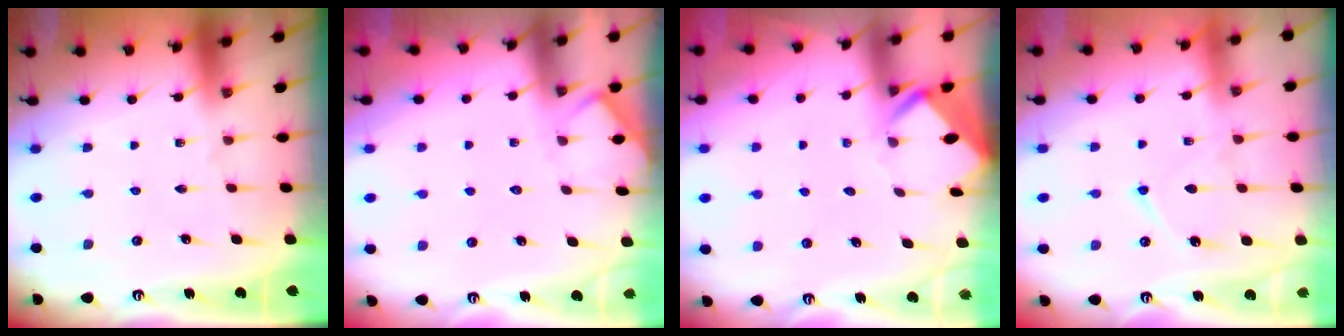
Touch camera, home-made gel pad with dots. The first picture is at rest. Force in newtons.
{"total": 4.9, "press": 4.9, "slide": 0.4}
{"total": 3.9, "press": 3.9, "slide": 0.3}
{"total": 9.3, "press": 9.2, "slide": 0.9}